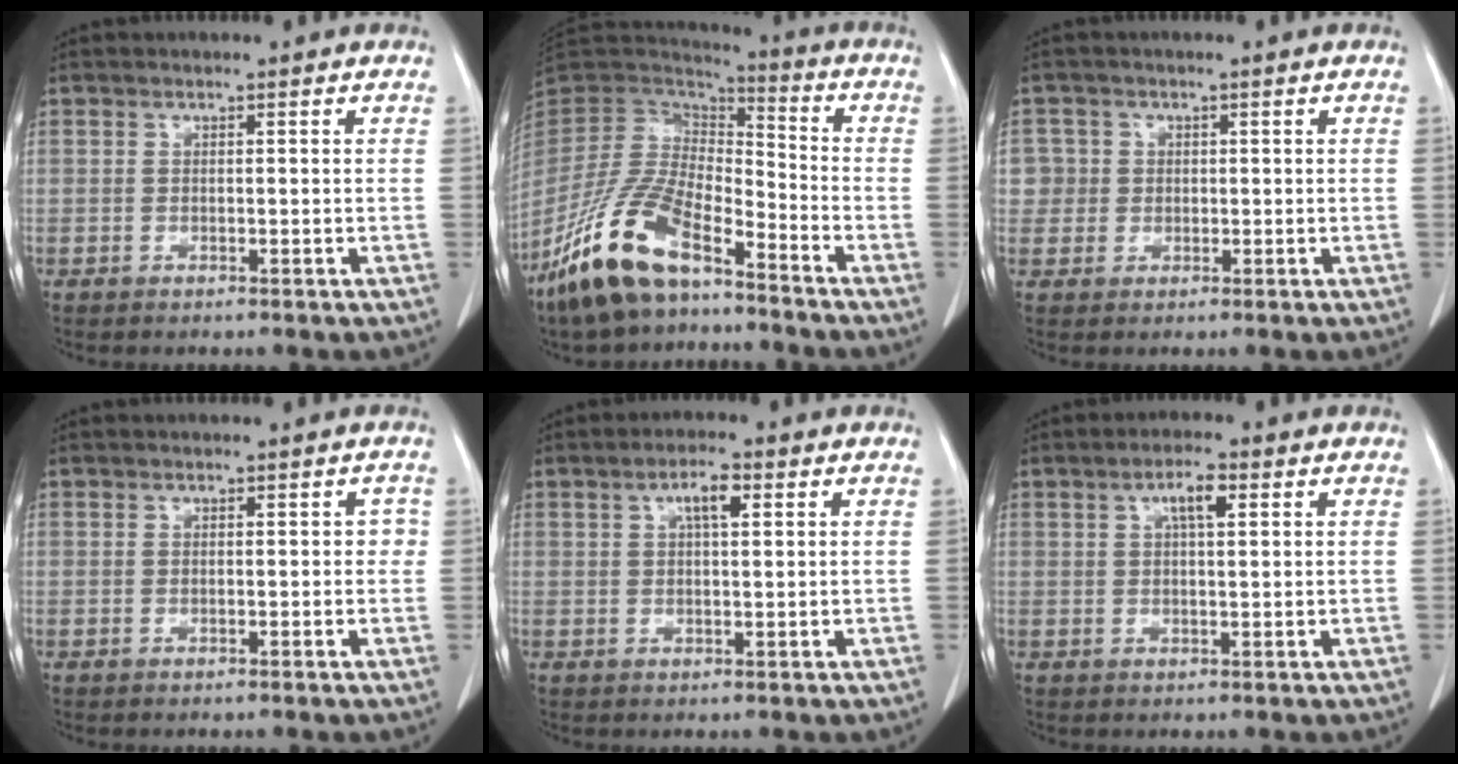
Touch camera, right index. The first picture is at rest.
{"total": 18.0, "force": [-11.8, 6.3, 12.0], "torque": [-0.255, -0.011, -0.228]}
{"total": 4.2, "force": [0.4, 4.2, 0.0], "torque": [0.011, 0.017, 0.009]}
{"total": 1.7, "force": [0.0, 1.0, 1.3], "torque": [-0.018, 0.016, -0.001]}
{"total": 4.3, "force": [1.6, 1.4, 3.8], "torque": [-0.074, 0.008, 0.030]}
{"total": 4.3, "force": [1.6, 1.3, 3.8], "torque": [-0.073, 0.007, 0.030]}